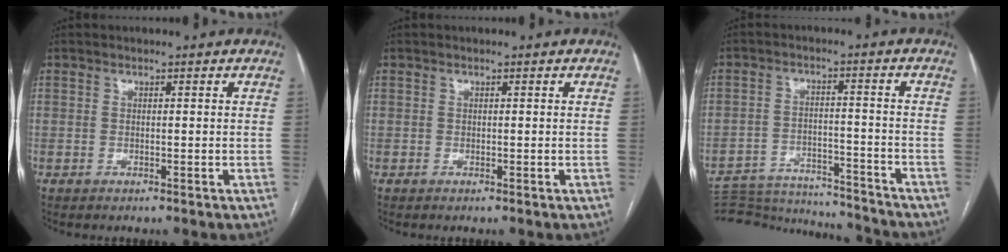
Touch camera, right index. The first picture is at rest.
{"total": 0.0}
{"total": 18.6, "force": [-17.9, 2.2, 4.3], "torque": [-0.103, -0.004, -0.260]}